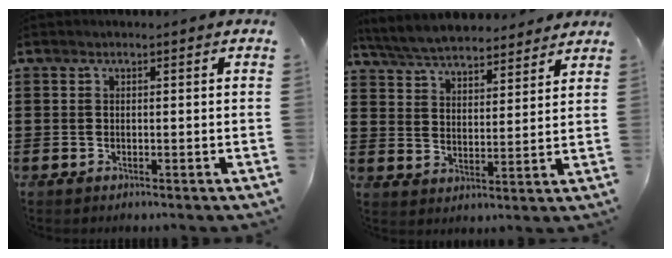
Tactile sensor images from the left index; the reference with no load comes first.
{"total": 5.8, "force": [5.7, 0.6, 1.1], "torque": [-0.048, -0.026, 0.101]}